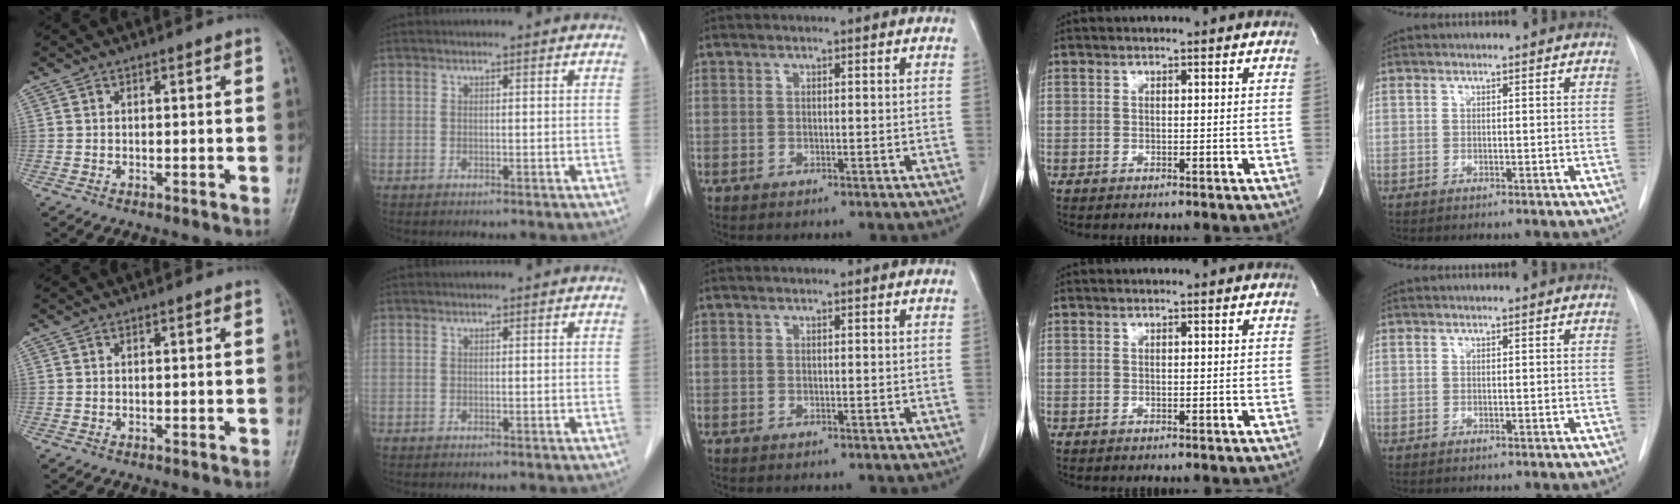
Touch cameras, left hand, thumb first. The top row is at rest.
{}